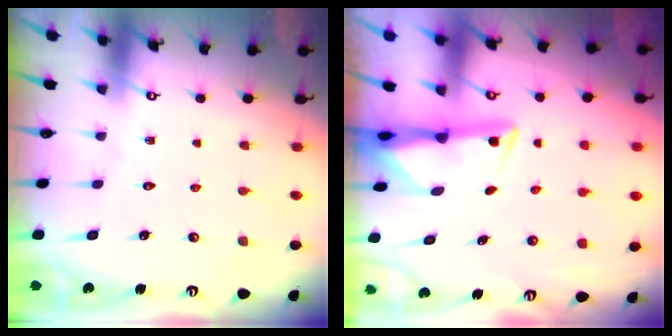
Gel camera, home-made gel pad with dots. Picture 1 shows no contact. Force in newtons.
{"total": 2.8, "press": 2.7, "slide": 0.6}